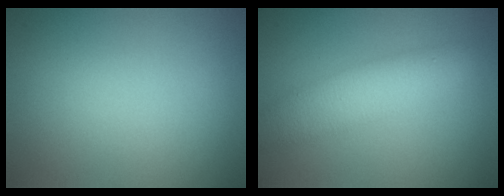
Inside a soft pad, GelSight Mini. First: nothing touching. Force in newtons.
{"total": 4.2, "press": 4.2, "slide": 0.1}